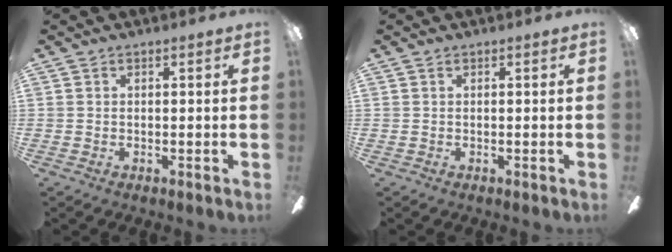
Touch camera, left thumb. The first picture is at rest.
{"total": 0.0}